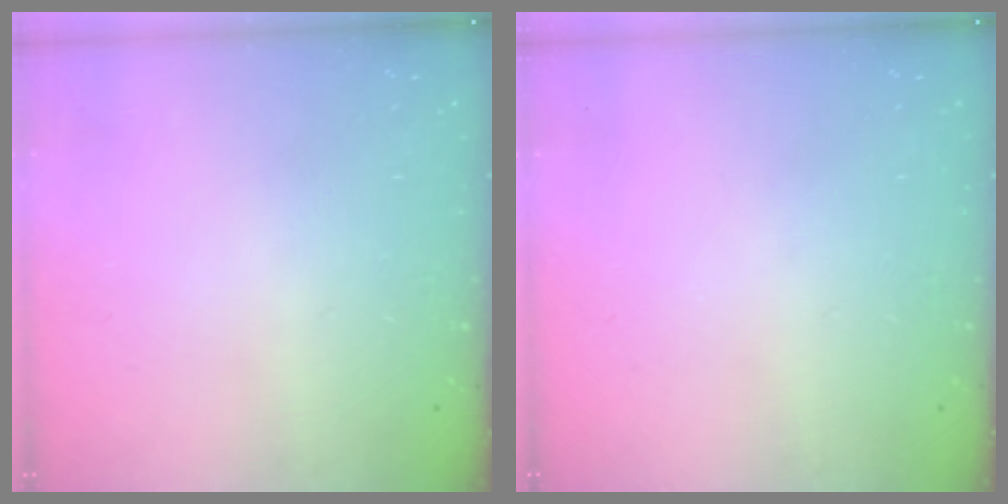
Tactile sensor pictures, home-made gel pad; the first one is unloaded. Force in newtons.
{"total": 0.0}